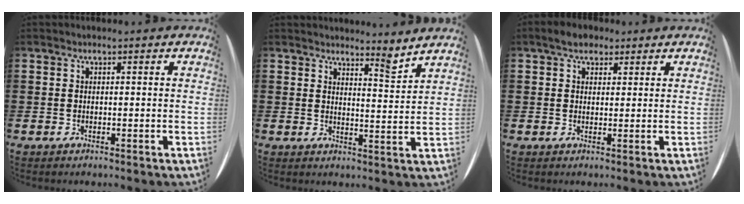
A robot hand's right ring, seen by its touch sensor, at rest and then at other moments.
{"total": 3.8, "force": [3.7, 0.0, 1.0], "torque": [-0.020, -0.026, 0.061]}
{"total": 2.5, "force": [1.9, 1.4, 0.8], "torque": [-0.024, 0.011, 0.034]}